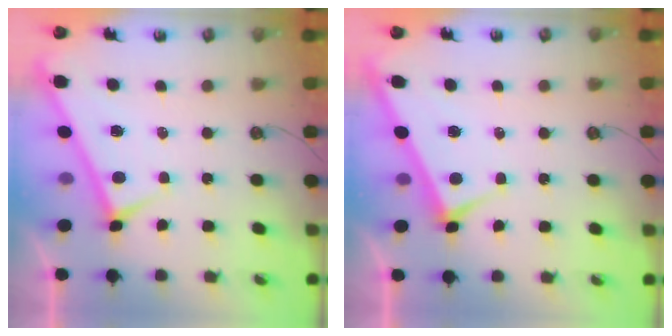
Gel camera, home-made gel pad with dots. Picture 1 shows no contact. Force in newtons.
{"total": 3.9, "press": 3.9, "slide": 0.4}